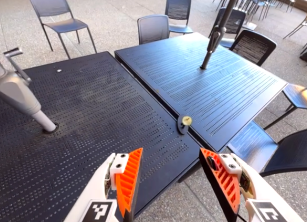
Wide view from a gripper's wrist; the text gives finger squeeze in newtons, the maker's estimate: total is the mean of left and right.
{"total": 0.0}